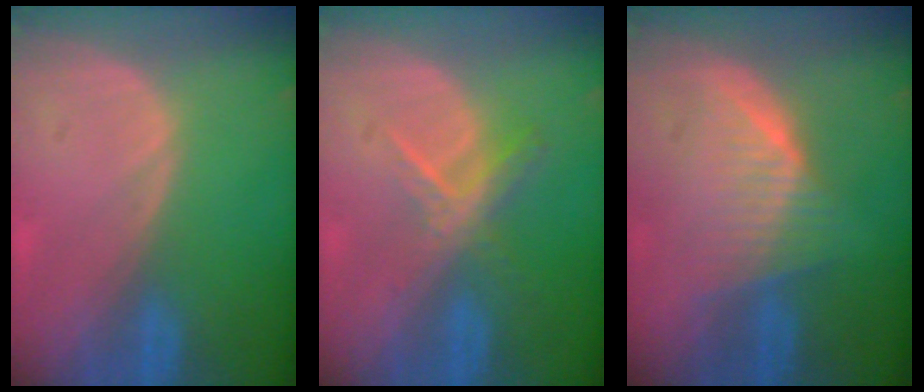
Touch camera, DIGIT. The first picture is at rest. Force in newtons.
{"total": 5.7, "press": 5.0, "slide": 2.9}
{"total": 6.4, "press": 6.2, "slide": 1.6}